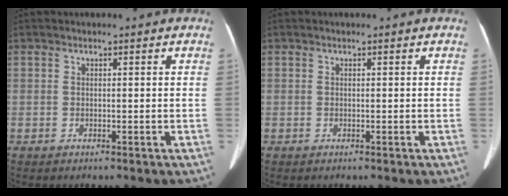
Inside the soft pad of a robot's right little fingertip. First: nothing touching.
{"total": 0.0}